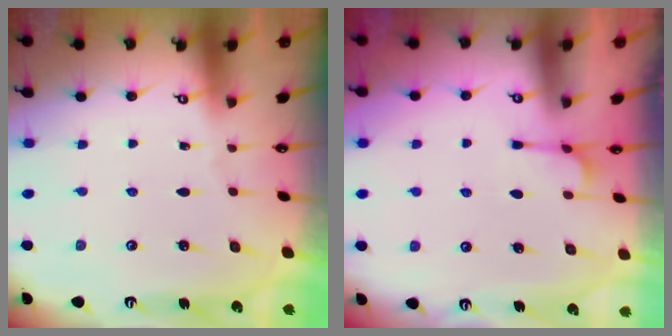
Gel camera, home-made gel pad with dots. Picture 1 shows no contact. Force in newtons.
{"total": 1.7, "press": 1.3, "slide": 1.1}